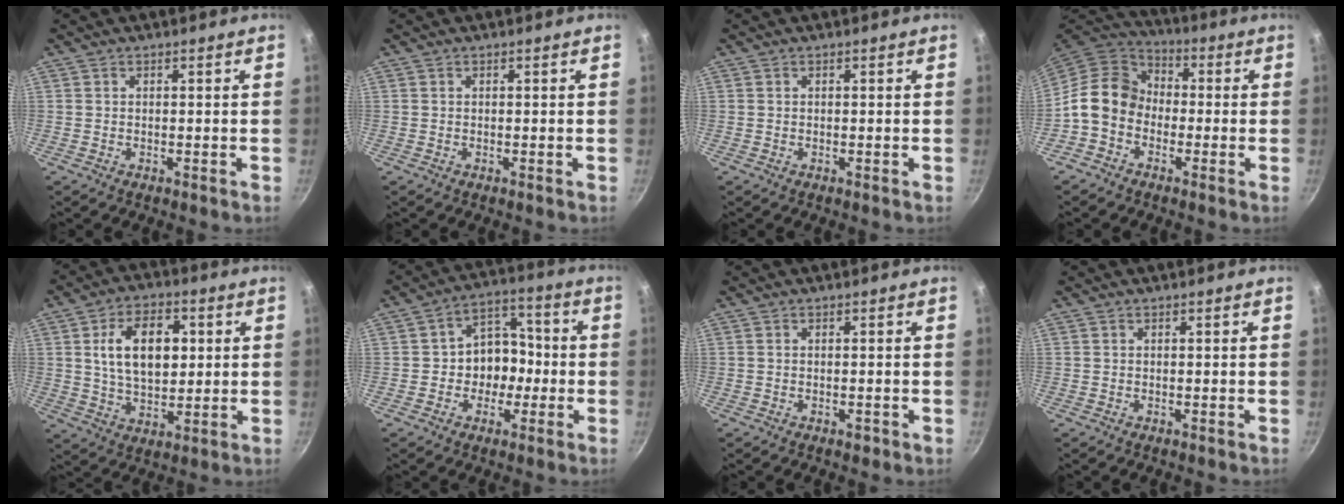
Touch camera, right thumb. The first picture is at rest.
{"total": 0.0}
{"total": 0.0}
{"total": 11.1, "force": [-2.1, 9.0, 6.1], "torque": [-0.078, 0.039, -0.063]}
{"total": 13.4, "force": [2.7, 8.3, 10.2], "torque": [-0.145, -0.004, 0.044]}
{"total": 9.8, "force": [-1.4, 8.1, 5.3], "torque": [-0.021, 0.035, -0.032]}
{"total": 1.1, "force": [-0.5, 0.6, 0.8], "torque": [-0.011, 0.003, -0.005]}
{"total": 0.0}